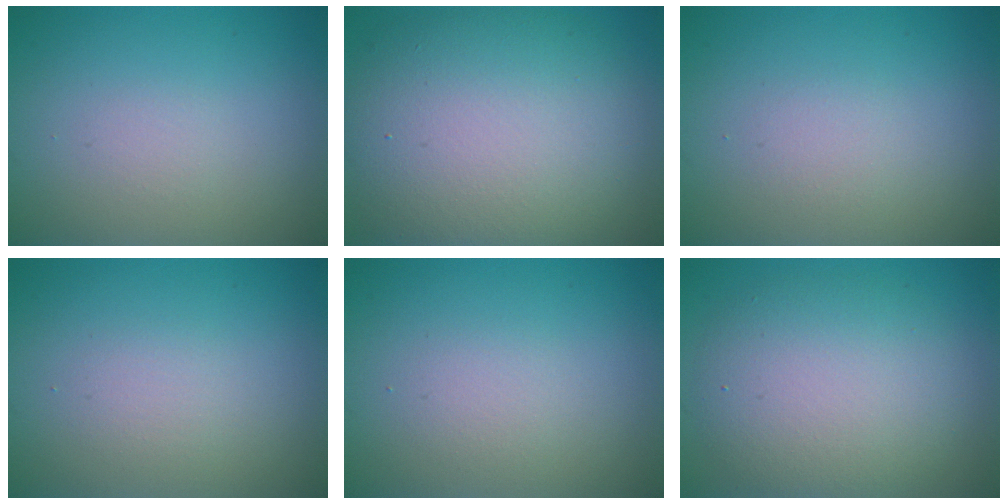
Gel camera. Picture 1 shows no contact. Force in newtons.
{"total": 12.9, "press": 12.9, "slide": 0.4}
{"total": 1.2, "press": 1.2, "slide": 0.0}
{"total": 1.3, "press": 1.3, "slide": 0.1}
{"total": 1.3, "press": 1.3, "slide": 0.1}
{"total": 6.8, "press": 6.7, "slide": 0.5}